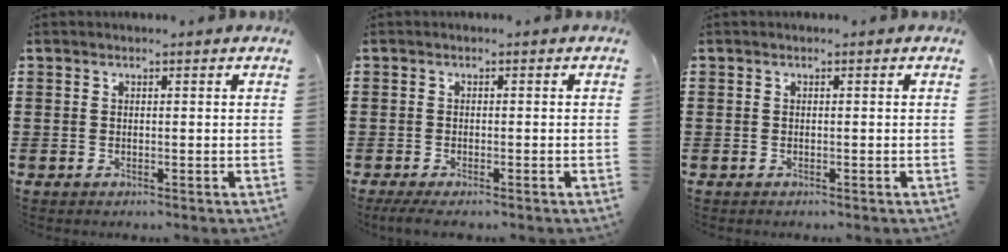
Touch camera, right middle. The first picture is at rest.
{"total": 1.2, "force": [-1.0, 0.1, 0.7], "torque": [-0.013, -0.003, -0.019]}
{"total": 0.0}